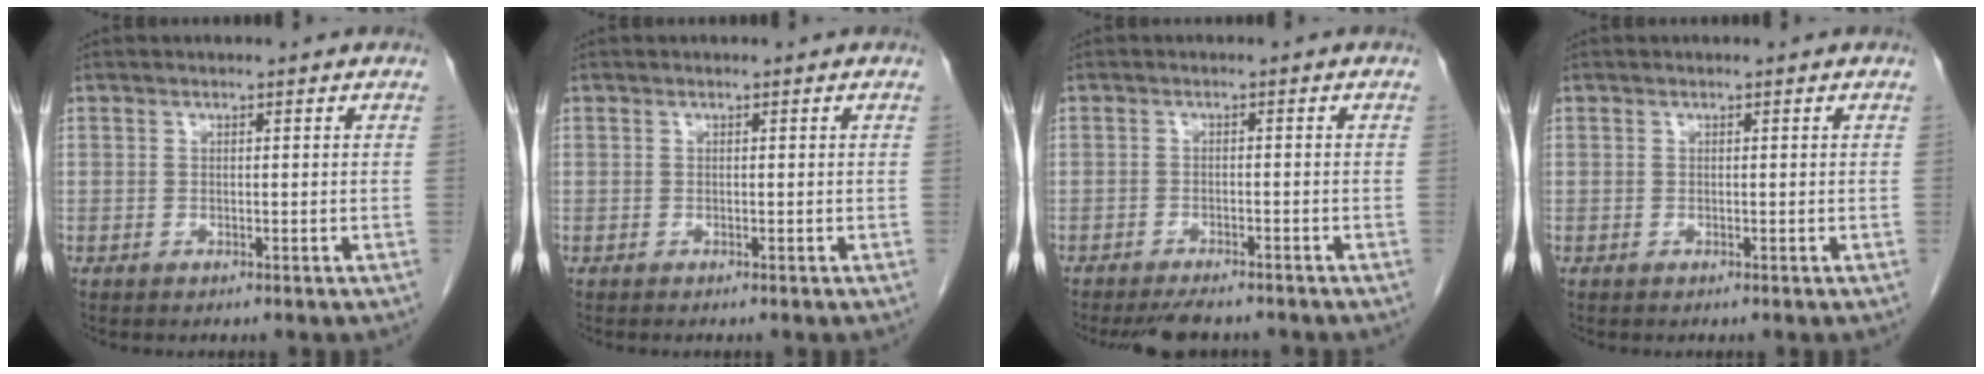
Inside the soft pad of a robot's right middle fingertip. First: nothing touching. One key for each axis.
{"total": 0.0}
{"total": 4.9, "fx": -4.4, "fy": 1.3, "fz": 1.8, "tx": -0.021, "ty": -0.007, "tz": -0.067}
{"total": 0.0}